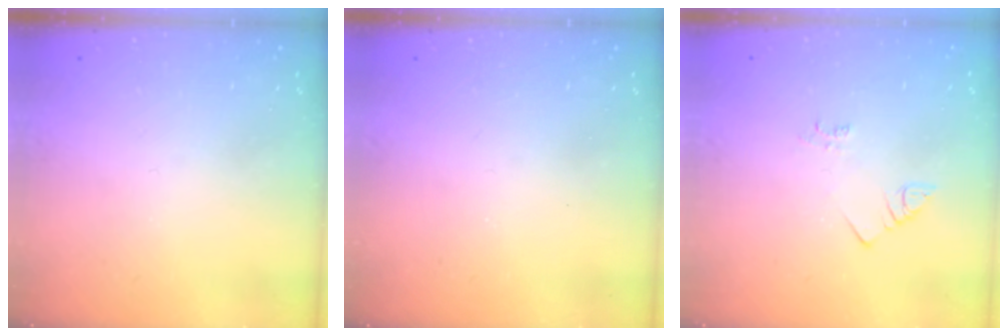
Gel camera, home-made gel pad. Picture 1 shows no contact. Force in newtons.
{"total": 2.5, "press": 2.4, "slide": 0.4}
{"total": 2.5, "press": 2.5, "slide": 0.5}